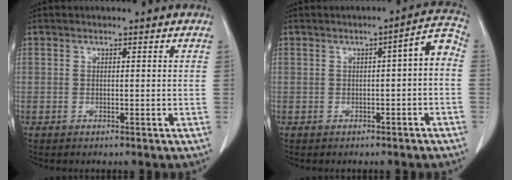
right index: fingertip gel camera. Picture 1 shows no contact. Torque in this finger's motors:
{"motor_torque": [0.47, -0.13, 0.17, 0.05]}